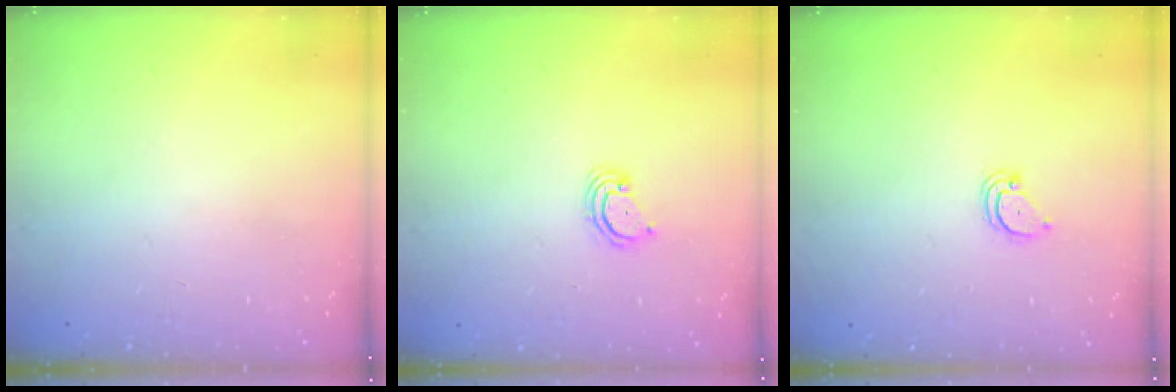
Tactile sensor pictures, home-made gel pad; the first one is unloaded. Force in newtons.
{"total": 2.9, "press": 2.9, "slide": 0.3}
{"total": 3.0, "press": 3.0, "slide": 0.2}